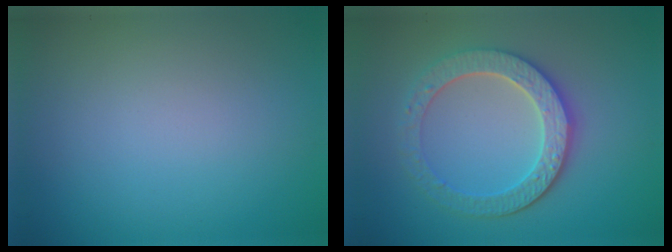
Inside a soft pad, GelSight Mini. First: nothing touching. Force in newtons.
{"total": 4.4, "press": 4.0, "slide": 2.0}